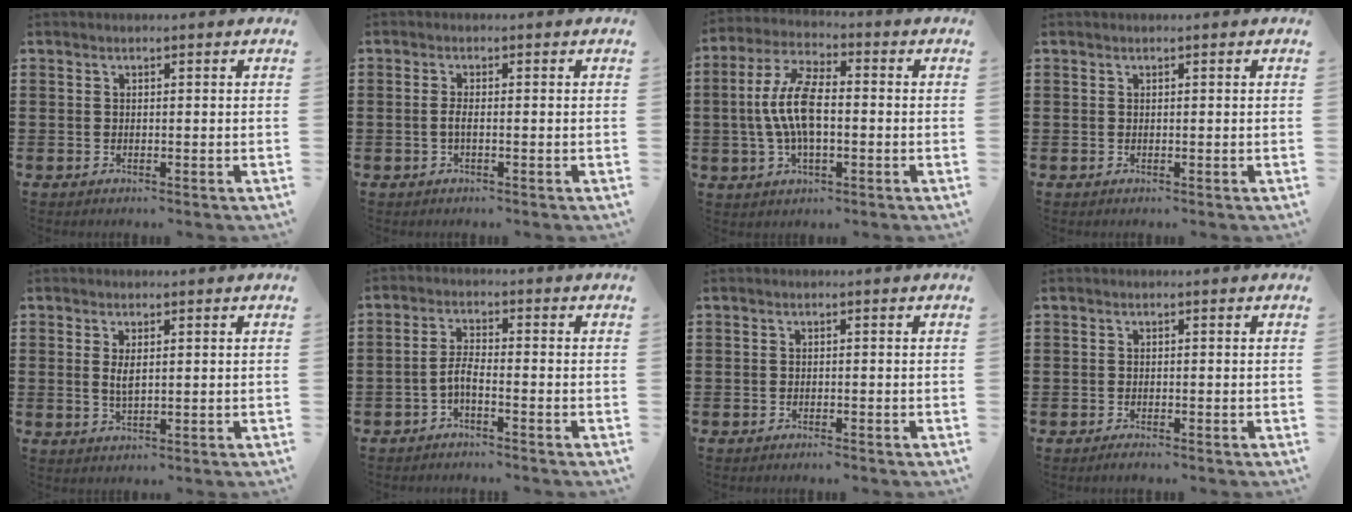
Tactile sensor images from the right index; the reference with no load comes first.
{"total": 1.7, "force": [-0.5, 0.3, 1.6], "torque": [-0.044, -0.005, -0.014]}
{"total": 9.3, "force": [-0.5, 3.6, 8.6], "torque": [-0.195, -0.007, -0.016]}
{"total": 0.0}
{"total": 2.7, "force": [0.5, 0.8, 2.5], "torque": [-0.052, 0.001, 0.007]}
{"total": 2.9, "force": [-1.7, 0.5, 2.3], "torque": [-0.057, 0.001, -0.039]}
{"total": 0.7, "force": [-0.6, 0.0, 0.3], "torque": [-0.007, -0.003, -0.012]}
{"total": 0.7, "force": [-0.7, 0.1, 0.2], "torque": [-0.005, -0.002, -0.013]}